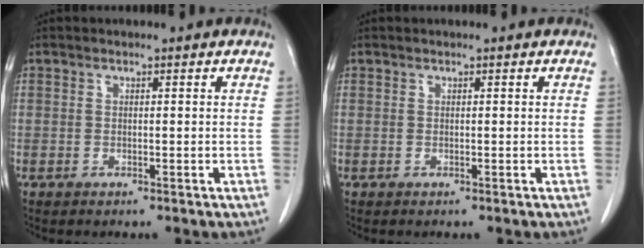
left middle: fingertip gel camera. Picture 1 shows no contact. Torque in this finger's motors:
{"motor_torque": [0.14, -0.17, 0.02, 0.00]}